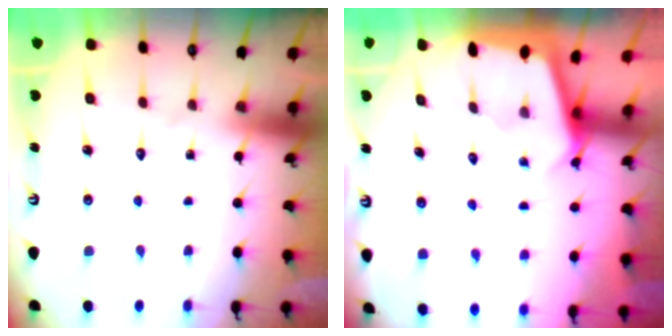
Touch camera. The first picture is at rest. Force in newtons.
{"total": 2.5, "press": 2.5, "slide": 0.1}